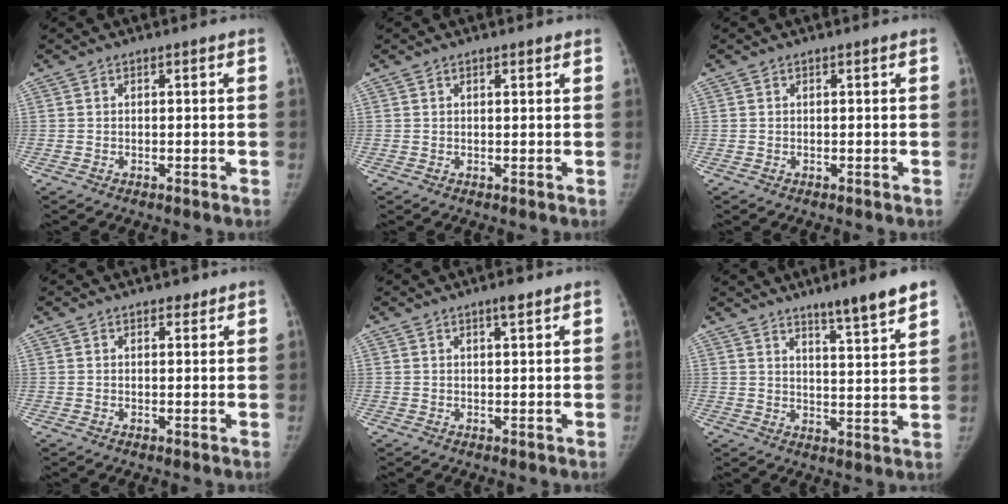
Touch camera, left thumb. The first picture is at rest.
{"total": 1.1, "force": [0.8, 0.3, 0.7], "torque": [-0.011, -0.003, 0.011]}
{"total": 0.0}
{"total": 1.4, "force": [1.1, 0.8, 0.5], "torque": [0.000, -0.006, 0.013]}
{"total": 2.1, "force": [1.4, 0.3, 1.6], "torque": [-0.025, -0.007, 0.022]}
{"total": 9.8, "force": [7.0, 0.8, 6.7], "torque": [-0.091, -0.045, 0.107]}